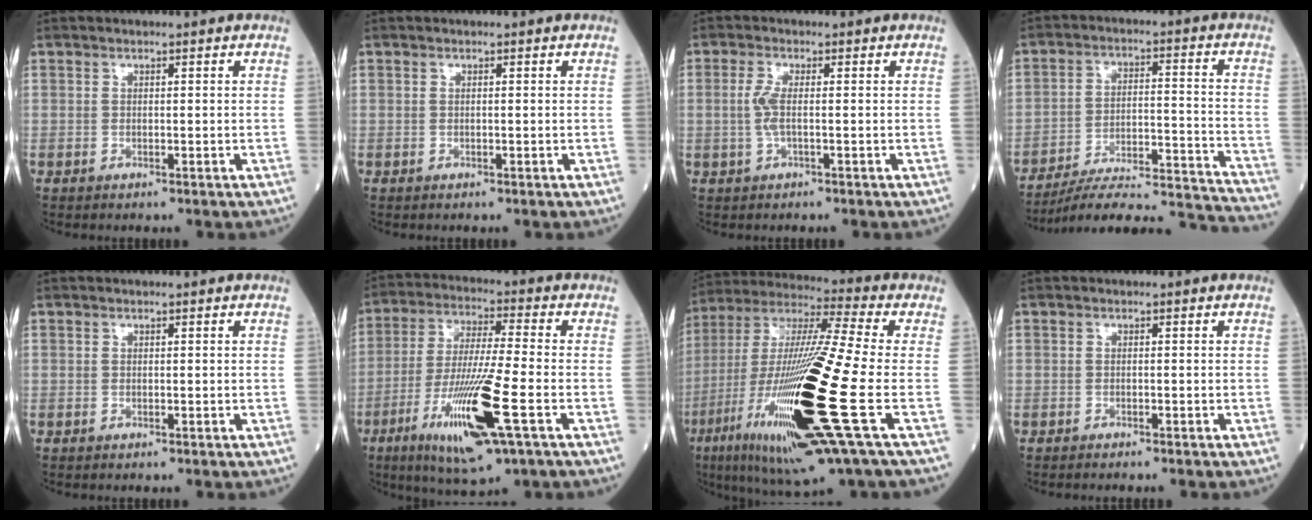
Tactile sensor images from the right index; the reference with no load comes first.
{"total": 0.0}
{"total": 2.8, "force": [-0.1, 0.6, 2.8], "torque": [-0.066, -0.003, -0.004]}
{"total": 20.8, "force": [-20.0, -0.1, 5.6], "torque": [-0.054, 0.007, -0.286]}
{"total": 0.0}
{"total": 15.5, "force": [-6.0, 0.9, 14.3], "torque": [-0.279, -0.030, -0.106]}
{"total": 27.2, "force": [-7.8, 1.4, 26.0], "torque": [-0.522, -0.053, -0.149]}
{"total": 2.2, "force": [-1.9, 0.0, 1.0], "torque": [-0.014, -0.001, -0.023]}